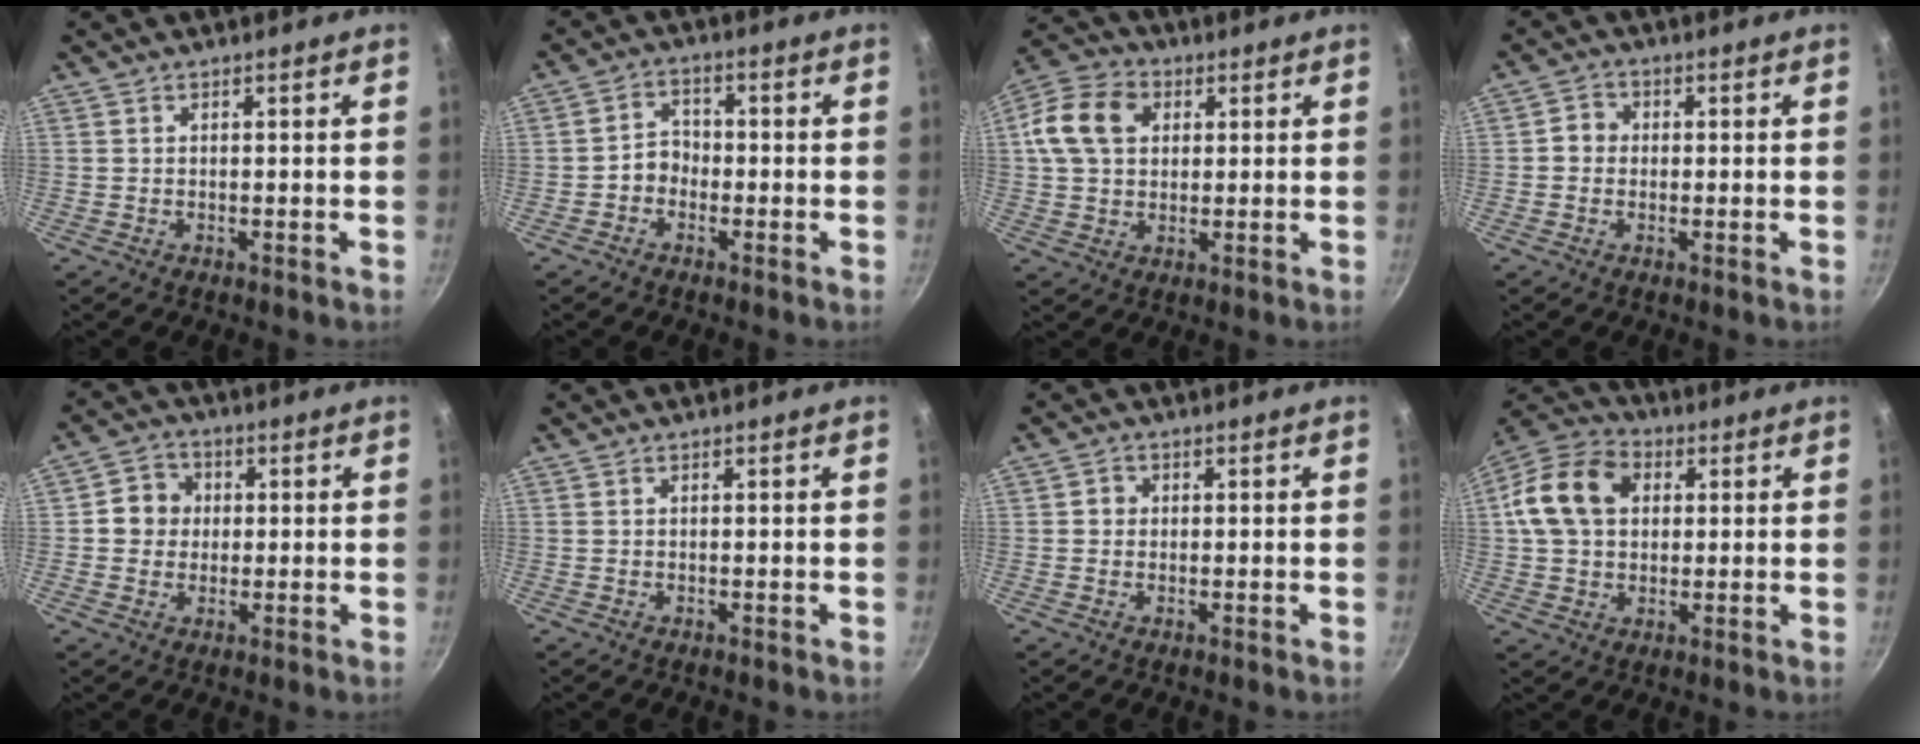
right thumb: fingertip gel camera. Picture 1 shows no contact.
{"total": 3.7, "force": [-1.5, 2.9, 1.7], "torque": [-0.004, 0.024, -0.032]}
{"total": 11.5, "force": [2.7, 8.7, 7.0], "torque": [-0.114, 0.013, 0.035]}
{"total": 3.0, "force": [-0.2, 2.8, 1.1], "torque": [-0.003, 0.008, -0.012]}
{"total": 6.0, "force": [0.5, 5.6, 2.1], "torque": [-0.001, 0.008, -0.004]}
{"total": 0.0}
{"total": 1.8, "force": [0.0, 1.7, 0.5], "torque": [0.000, 0.005, -0.003]}
{"total": 13.5, "force": [2.7, 10.2, 8.5], "torque": [-0.136, 0.020, 0.031]}